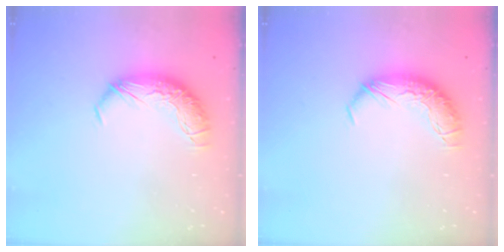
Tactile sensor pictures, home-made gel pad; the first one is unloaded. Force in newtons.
{"total": 0.0}